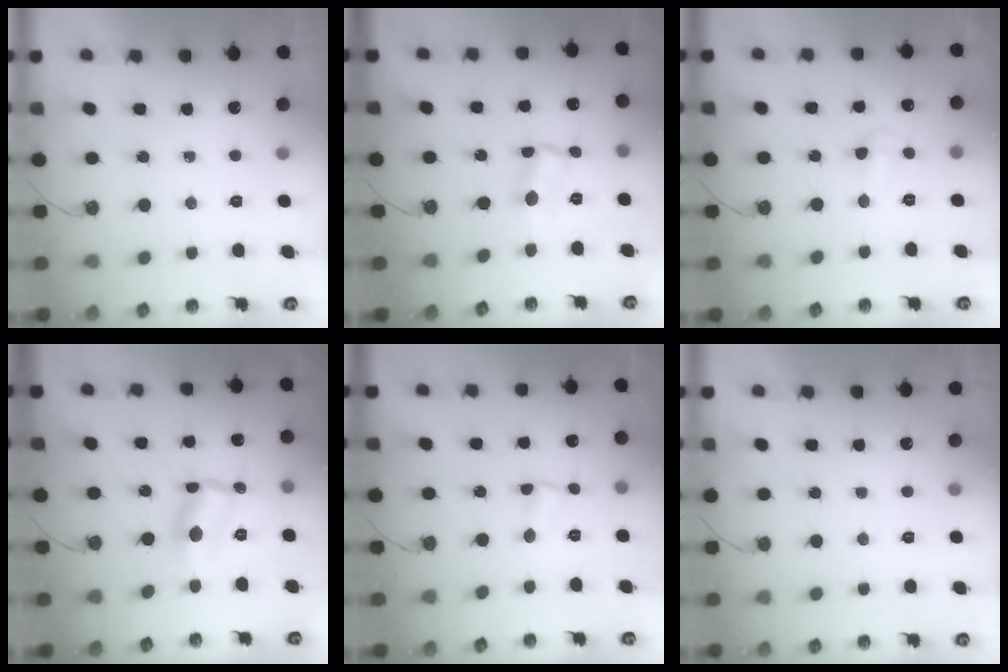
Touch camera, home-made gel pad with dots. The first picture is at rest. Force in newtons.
{"total": 2.9, "press": 1.3, "slide": 2.6}
{"total": 3.5, "press": 3.4, "slide": 0.8}
{"total": 4.3, "press": 4.3, "slide": 0.2}
{"total": 2.9, "press": 0.9, "slide": 2.7}
{"total": 0.0}